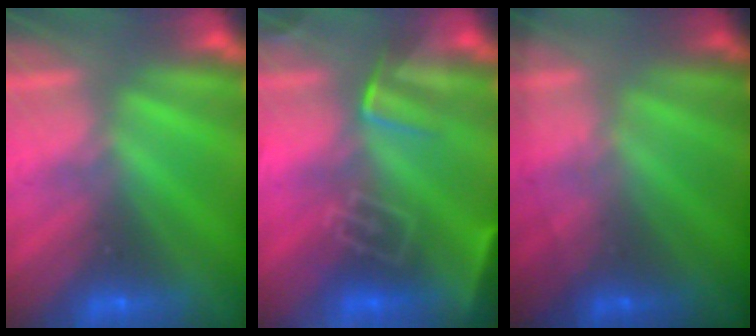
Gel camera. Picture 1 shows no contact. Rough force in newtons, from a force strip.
{"total": 8.1}
{"total": 1.8}